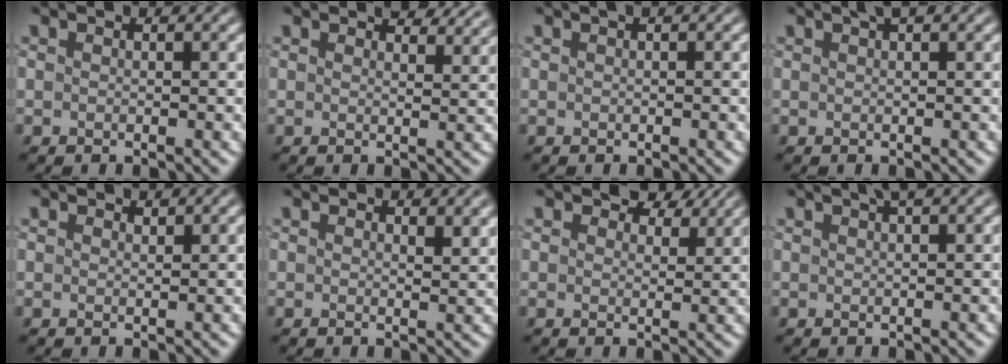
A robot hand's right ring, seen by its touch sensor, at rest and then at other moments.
{"total": 3.1, "force": [2.7, 0.7, 1.2], "torque": [-0.020, -0.001, 0.034]}
{"total": 1.0, "force": [0.5, 0.2, 0.9], "torque": [-0.014, 0.006, 0.008]}
{"total": 1.6, "force": [1.1, 0.3, 1.1], "torque": [-0.012, 0.001, 0.015]}
{"total": 0.6, "force": [0.6, 0.1, 0.2], "torque": [-0.003, -0.001, 0.013]}
{"total": 1.5, "force": [1.1, 0.4, 1.0], "torque": [-0.010, -0.003, 0.019]}
{"total": 3.7, "force": [2.9, 1.6, 1.6], "torque": [-0.030, 0.000, 0.037]}
{"total": 2.6, "force": [1.6, 0.7, 1.9], "torque": [-0.011, 0.005, 0.012]}